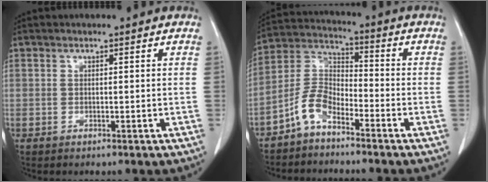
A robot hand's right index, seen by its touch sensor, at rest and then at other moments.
{"total": 6.4, "force": [-4.5, 2.9, 3.5], "torque": [-0.083, 0.017, -0.098]}